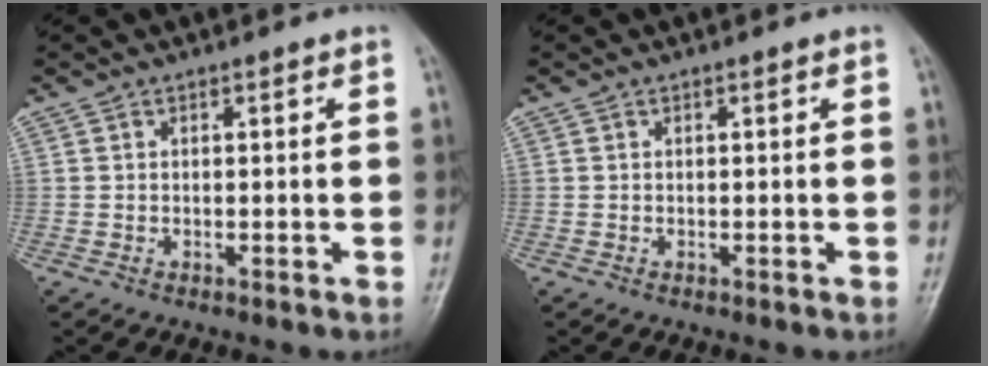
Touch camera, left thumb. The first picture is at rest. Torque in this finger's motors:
{"motor_torque": [1.41, 0.79, 0.09, 0.05, 0.00]}